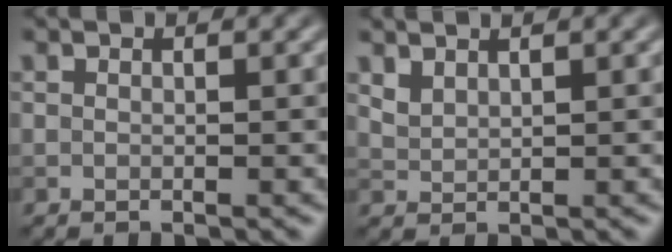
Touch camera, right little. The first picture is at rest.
{"total": 1.5, "force": [1.3, 0.5, 0.6], "torque": [-0.020, 0.001, 0.033]}